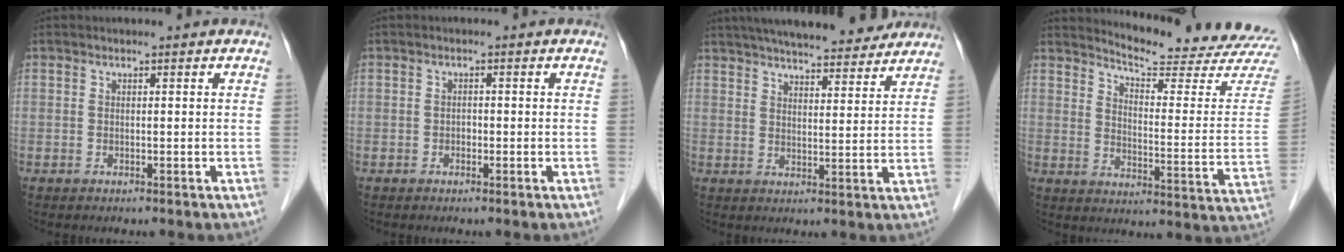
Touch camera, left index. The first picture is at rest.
{"total": 1.1, "force": [-0.9, 0.5, 0.4], "torque": [-0.004, -0.003, -0.016]}
{"total": 19.0, "force": [16.4, 3.7, 8.7], "torque": [-0.135, 0.029, 0.227]}
{"total": 18.2, "force": [17.8, -0.6, 4.1], "torque": [-0.065, -0.136, 0.208]}